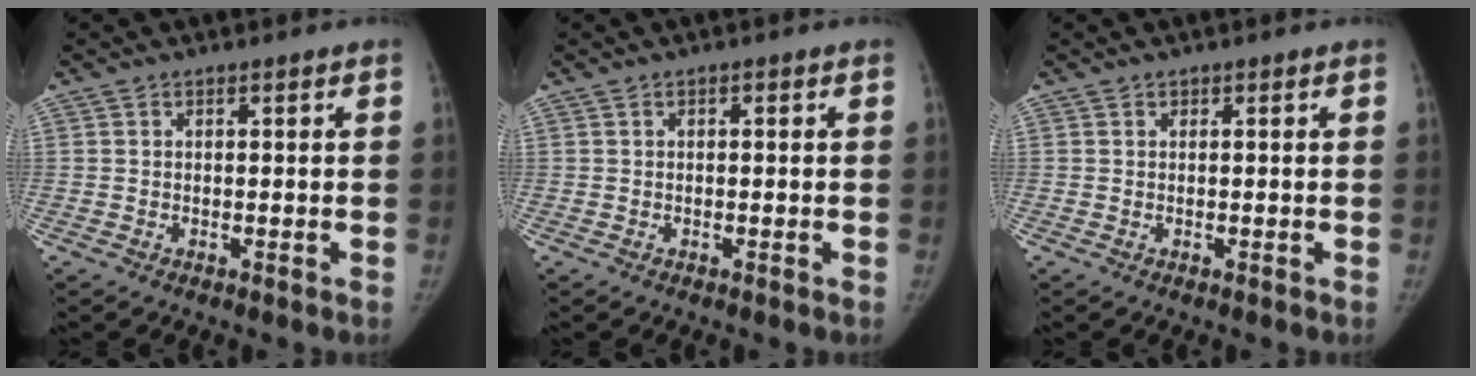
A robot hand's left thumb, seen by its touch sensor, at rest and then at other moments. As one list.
[{"total": 0.0}, {"total": 0.0}]